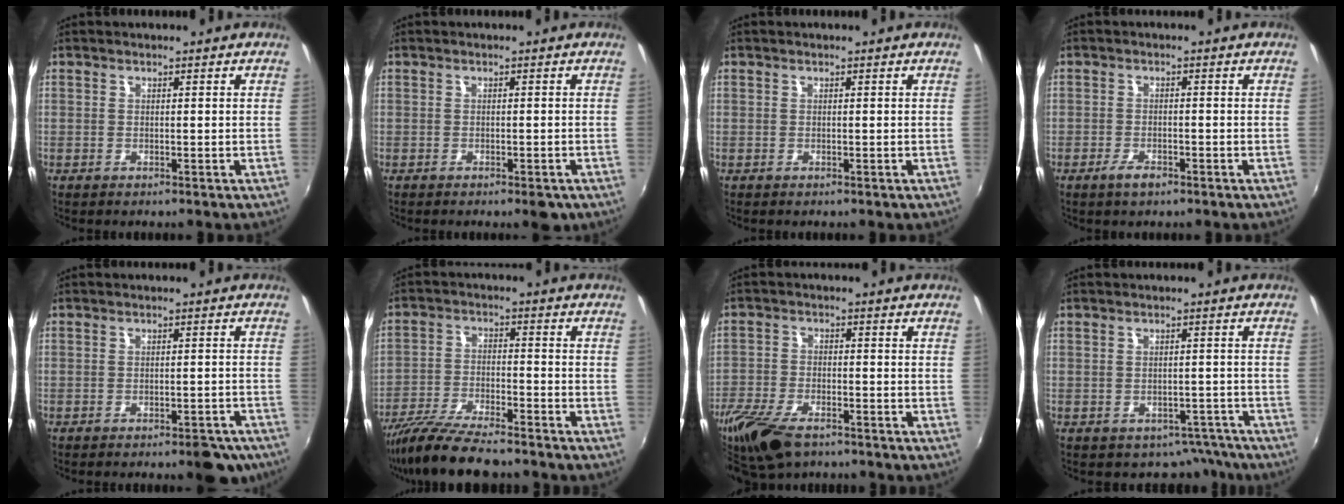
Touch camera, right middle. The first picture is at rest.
{"total": 3.4, "force": [-2.4, 1.4, 2.0], "torque": [-0.030, -0.004, -0.027]}
{"total": 0.0}
{"total": 2.6, "force": [-1.9, 1.0, 1.6], "torque": [-0.038, -0.005, -0.038]}
{"total": 7.0, "force": [-5.6, 2.4, 3.4], "torque": [-0.045, 0.003, -0.054]}
{"total": 12.9, "force": [-11.2, 1.9, 6.3], "torque": [-0.141, -0.025, -0.202]}
{"total": 12.1, "force": [-8.6, 4.9, 6.9], "torque": [-0.172, -0.034, -0.163]}
{"total": 5.2, "force": [-4.0, 3.2, 0.7], "torque": [-0.004, 0.022, -0.037]}